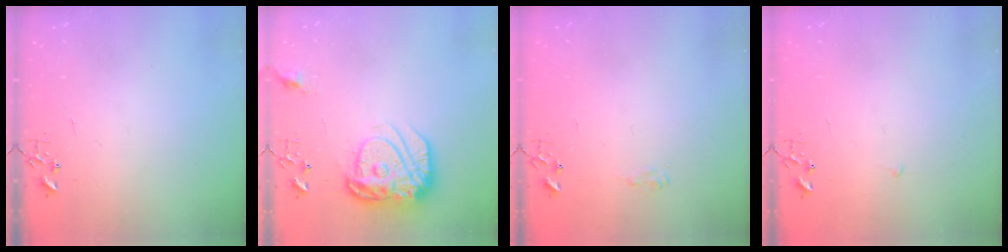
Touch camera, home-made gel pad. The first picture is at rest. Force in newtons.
{"total": 17.7, "press": 17.6, "slide": 1.4}
{"total": 6.9, "press": 6.8, "slide": 0.8}
{"total": 2.3, "press": 2.3, "slide": 0.3}